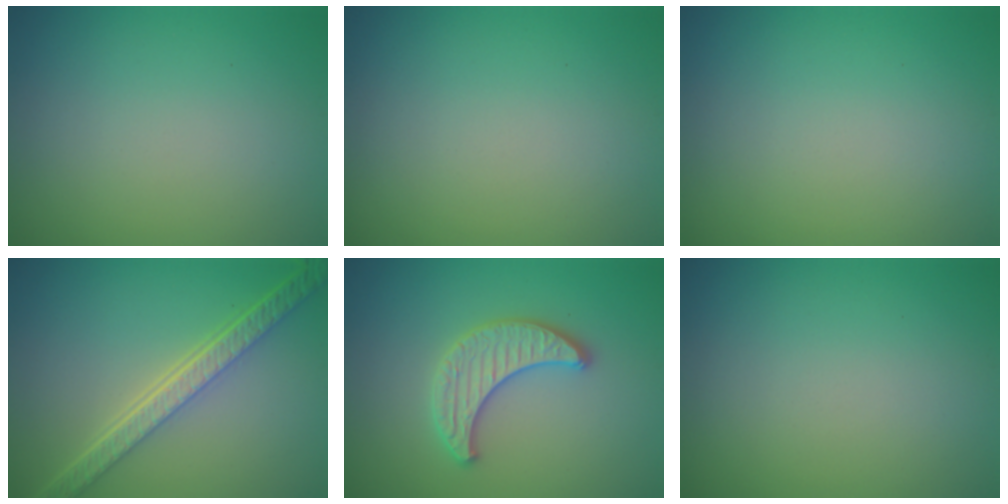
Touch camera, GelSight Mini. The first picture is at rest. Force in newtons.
{"total": 0.0}
{"total": 0.0}
{"total": 5.6, "press": 4.2, "slide": 3.7}
{"total": 3.2, "press": 3.2, "slide": 0.3}
{"total": 0.0}